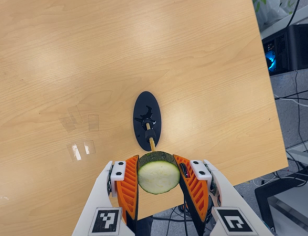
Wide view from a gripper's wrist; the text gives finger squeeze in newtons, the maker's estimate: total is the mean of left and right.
{"total": 12.5, "left": 11.4, "right": 13.7}